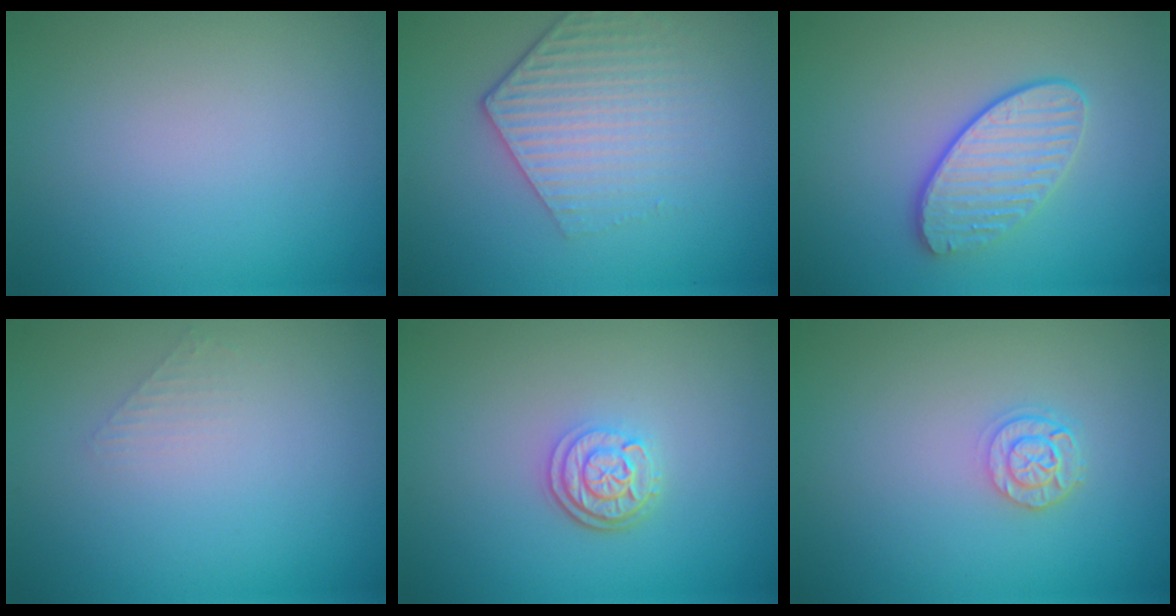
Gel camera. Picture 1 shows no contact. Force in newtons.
{"total": 4.3, "press": 3.2, "slide": 2.9}
{"total": 3.5, "press": 3.2, "slide": 1.4}
{"total": 1.0, "press": 1.0, "slide": 0.1}
{"total": 2.9, "press": 2.4, "slide": 1.7}
{"total": 2.2, "press": 1.8, "slide": 1.2}